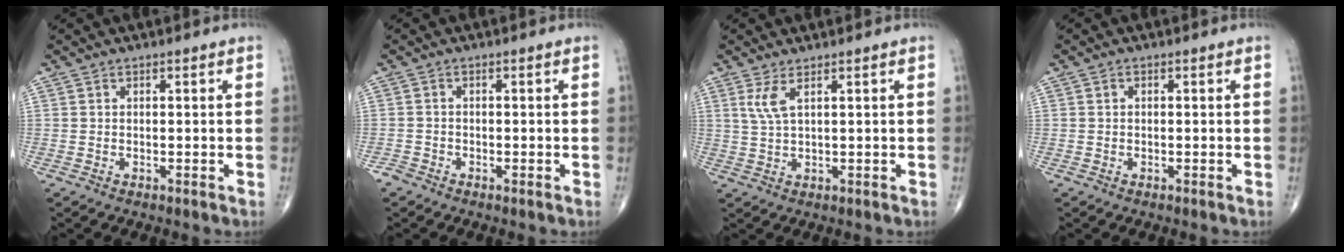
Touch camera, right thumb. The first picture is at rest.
{"total": 1.4, "force": [-1.1, 0.7, 0.2], "torque": [-0.001, 0.000, -0.027]}
{"total": 3.2, "force": [1.5, 0.7, 2.8], "torque": [-0.067, -0.005, 0.040]}
{"total": 0.5, "force": [0.0, 0.4, 0.3], "torque": [-0.004, 0.001, -0.003]}